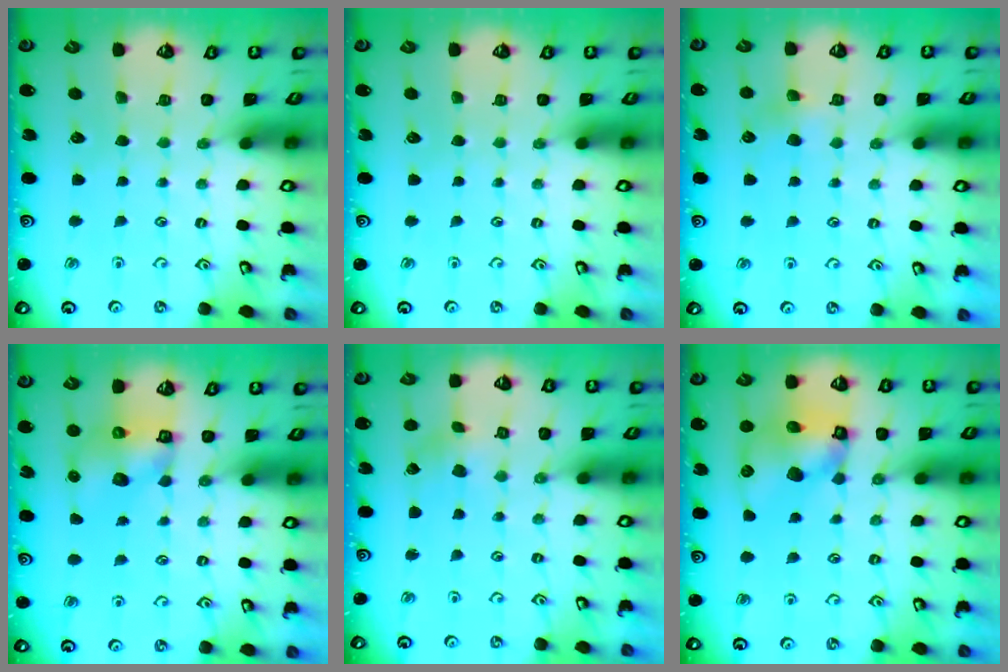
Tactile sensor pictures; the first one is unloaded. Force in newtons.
{"total": 0.0}
{"total": 3.4, "press": 3.4, "slide": 0.3}
{"total": 7.4, "press": 7.4, "slide": 0.6}
{"total": 2.3, "press": 2.3, "slide": 0.3}
{"total": 12.0, "press": 11.8, "slide": 1.9}